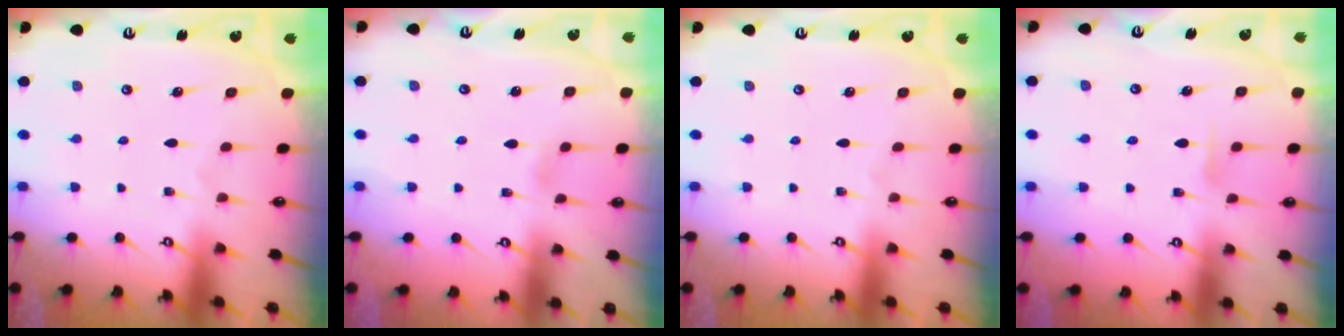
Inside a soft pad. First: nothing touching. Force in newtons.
{"total": 2.1, "press": 2.1, "slide": 0.2}
{"total": 0.0}
{"total": 4.8, "press": 4.8, "slide": 0.7}